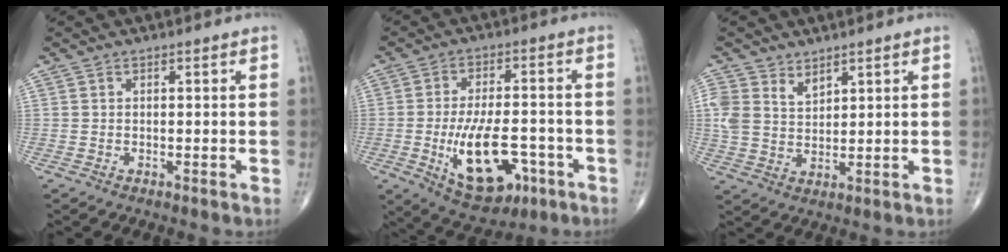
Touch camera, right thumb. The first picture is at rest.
{"total": 15.1, "force": [-4.9, 7.6, 12.1], "torque": [-0.185, 0.015, -0.066]}
{"total": 5.8, "force": [3.5, 3.8, 2.7], "torque": [-0.038, -0.019, 0.077]}